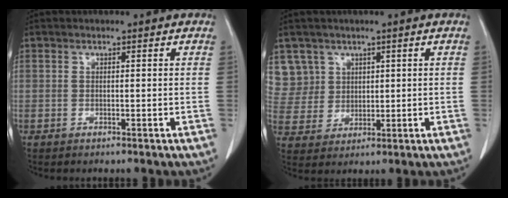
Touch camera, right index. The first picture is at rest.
{"total": 6.7, "force": [3.6, 5.7, -0.3], "torque": [0.010, 0.012, 0.084]}